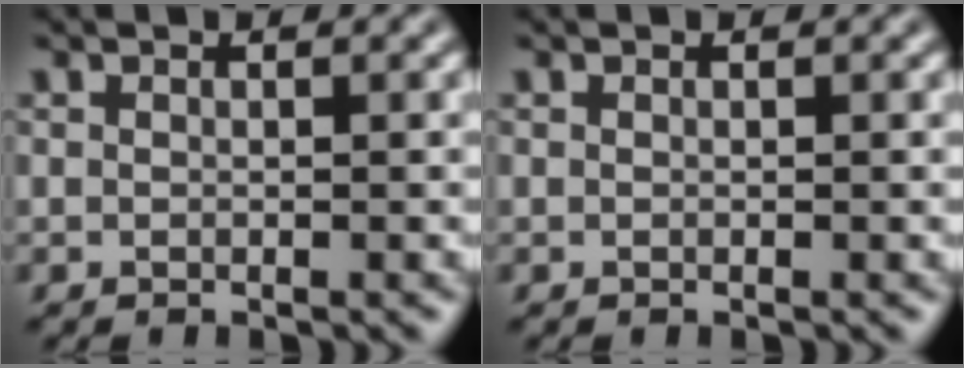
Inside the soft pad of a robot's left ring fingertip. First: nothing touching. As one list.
[{"total": 0.0}]